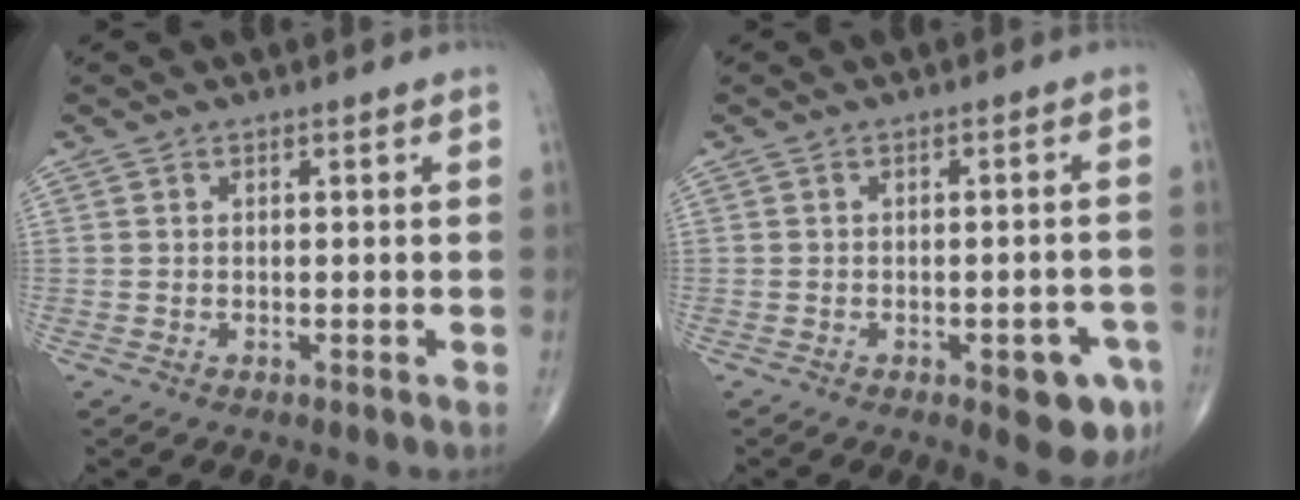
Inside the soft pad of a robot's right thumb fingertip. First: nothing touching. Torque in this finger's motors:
{"motor_torque": [0.76, 0.80, 0.45, -0.67, 0.13]}